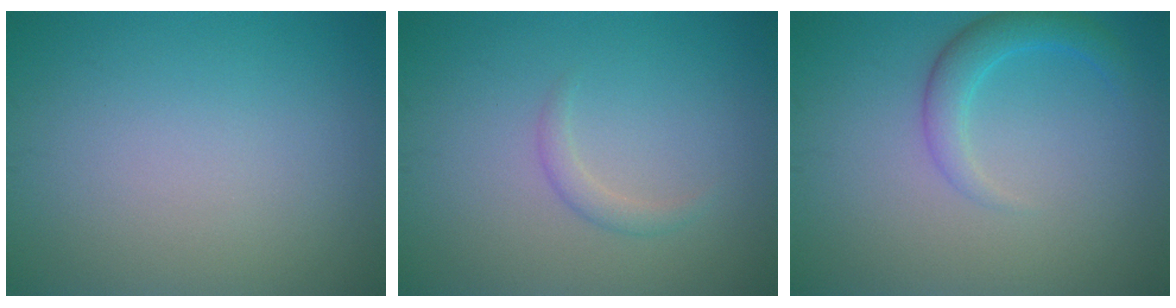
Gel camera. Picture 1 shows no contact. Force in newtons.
{"total": 1.2, "press": 1.2, "slide": 0.1}
{"total": 2.7, "press": 2.7, "slide": 0.1}